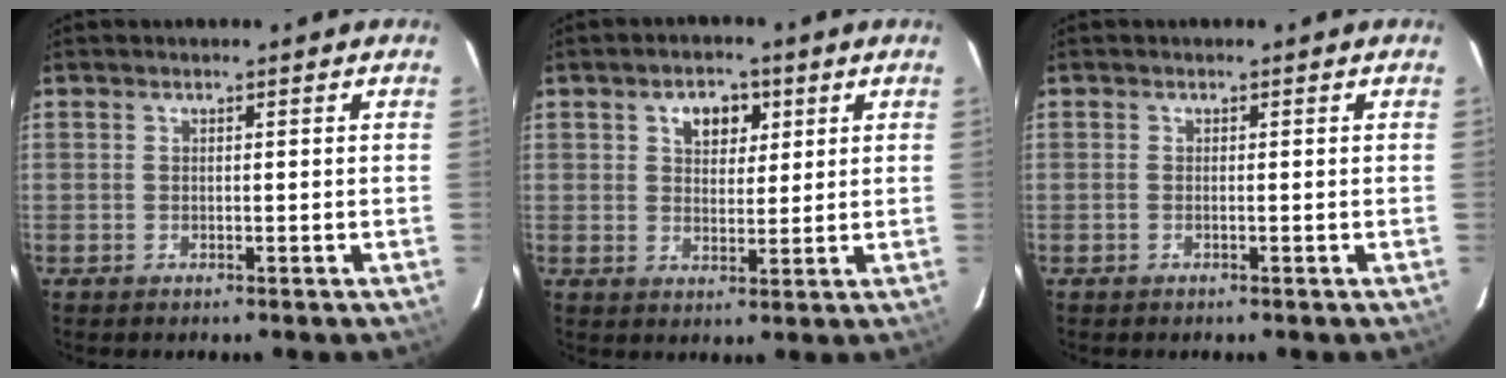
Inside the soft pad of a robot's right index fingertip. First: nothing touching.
{"total": 5.6, "force": [2.5, 3.7, 3.4], "torque": [-0.051, 0.014, 0.043]}
{"total": 0.0}